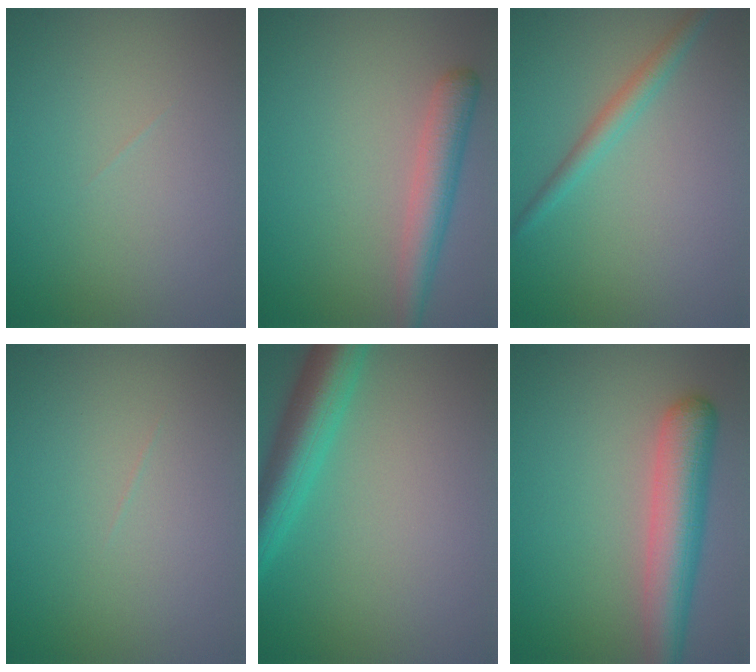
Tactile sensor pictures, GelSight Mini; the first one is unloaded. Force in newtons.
{"total": 3.4, "press": 3.4, "slide": 0.1}
{"total": 2.0, "press": 1.9, "slide": 0.1}
{"total": 0.0}
{"total": 5.8, "press": 5.8, "slide": 0.3}
{"total": 5.7, "press": 5.7, "slide": 0.2}